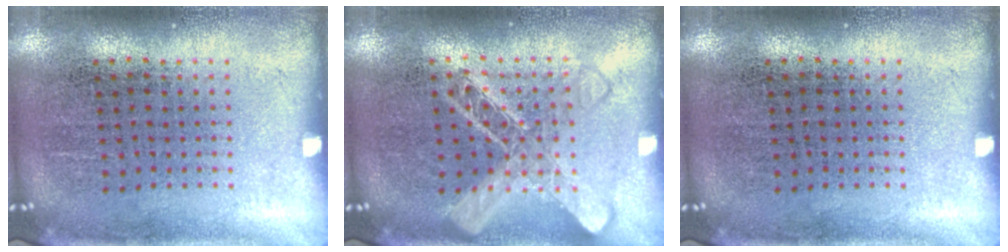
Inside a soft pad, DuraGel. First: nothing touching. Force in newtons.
{"total": 3.1, "press": 3.1, "slide": 0.5}
{"total": 0.0}